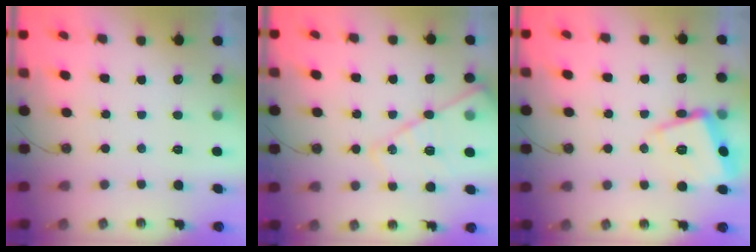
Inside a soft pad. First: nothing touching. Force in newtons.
{"total": 15.5, "press": 15.4, "slide": 1.6}
{"total": 15.0, "press": 15.0, "slide": 0.7}